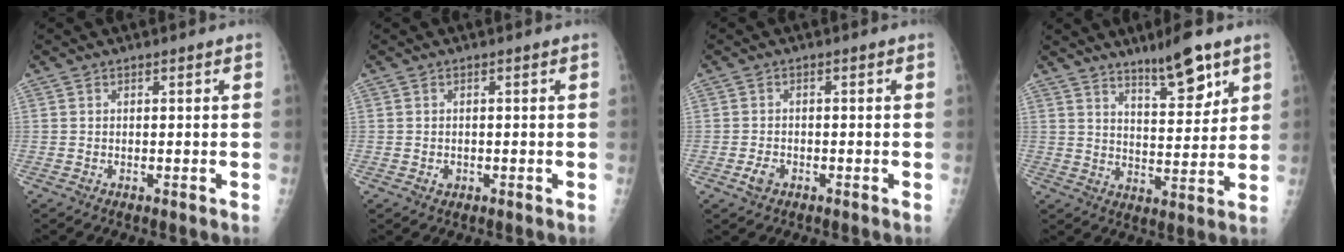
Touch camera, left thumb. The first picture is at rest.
{"total": 1.1, "force": [-0.4, 0.9, 0.4], "torque": [0.001, 0.003, -0.003]}
{"total": 2.3, "force": [-1.2, 1.6, 1.3], "torque": [-0.020, 0.003, -0.019]}
{"total": 9.9, "force": [6.7, 2.5, 6.8], "torque": [-0.090, -0.047, 0.109]}